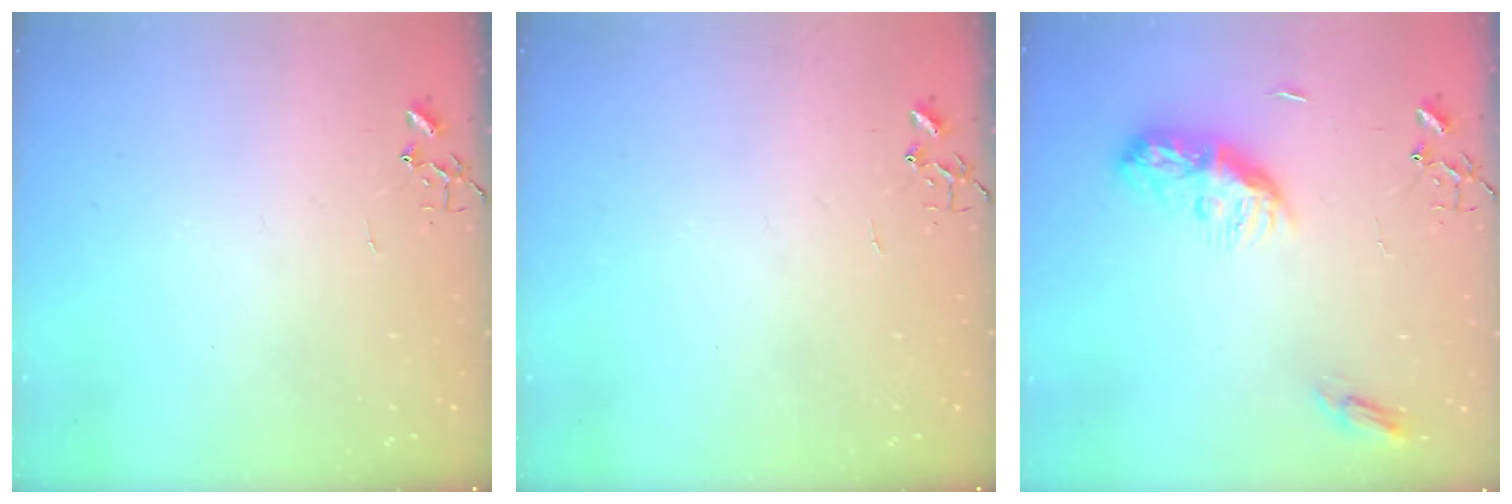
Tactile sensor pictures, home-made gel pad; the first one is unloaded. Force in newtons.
{"total": 0.0}
{"total": 11.2, "press": 11.2, "slide": 0.8}